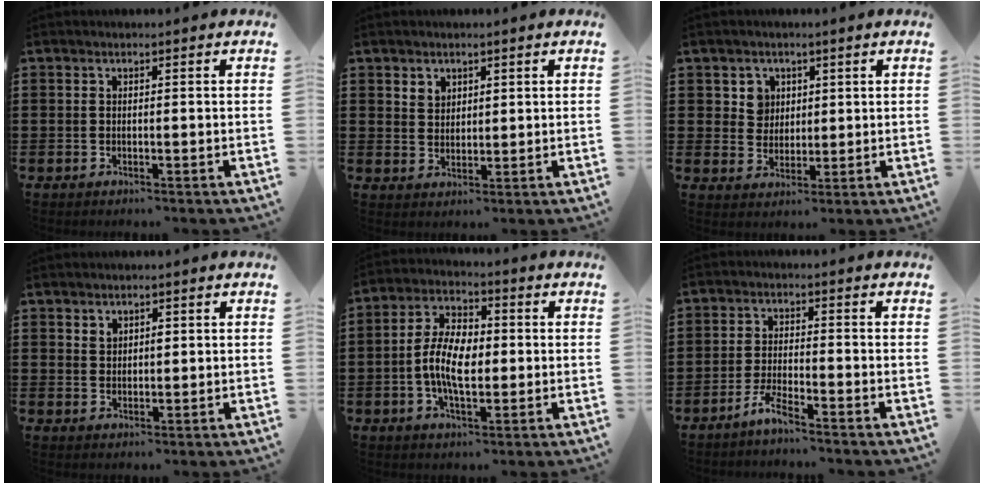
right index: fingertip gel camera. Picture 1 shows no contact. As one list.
[{"total": 2.4, "force": [1.7, 1.6, 0.2], "torque": [-0.010, 0.006, 0.034]}, {"total": 3.7, "force": [1.5, 3.3, 0.9], "torque": [-0.025, 0.009, 0.025]}, {"total": 1.5, "force": [0.8, 0.8, 1.0], "torque": [-0.013, 0.001, 0.012]}, {"total": 8.0, "force": [-1.0, 4.1, 6.7], "torque": [-0.148, 0.005, -0.025]}, {"total": 3.5, "force": [-2.9, -0.2, 1.9], "torque": [-0.049, -0.004, -0.060]}]